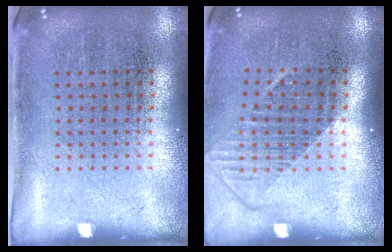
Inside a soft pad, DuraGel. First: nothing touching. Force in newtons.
{"total": 1.3, "press": 1.0, "slide": 0.9}